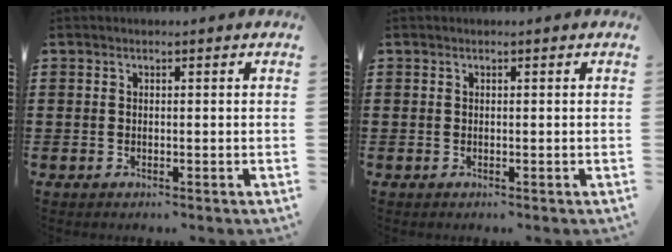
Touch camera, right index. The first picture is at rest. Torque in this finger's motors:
{"motor_torque": [-0.03, 0.03, 0.00, -0.01]}